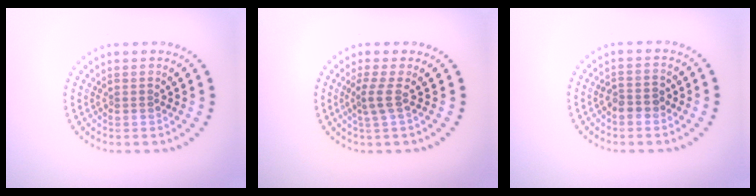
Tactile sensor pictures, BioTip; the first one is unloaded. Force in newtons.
{"total": 1.8, "press": 1.1, "slide": 1.4}
{"total": 1.8, "press": 1.8, "slide": 0.5}